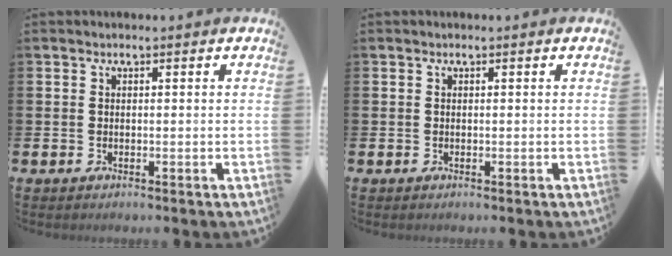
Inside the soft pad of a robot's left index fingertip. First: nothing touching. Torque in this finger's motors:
{"motor_torque": [-0.01, 0.01, -0.03, -0.01]}